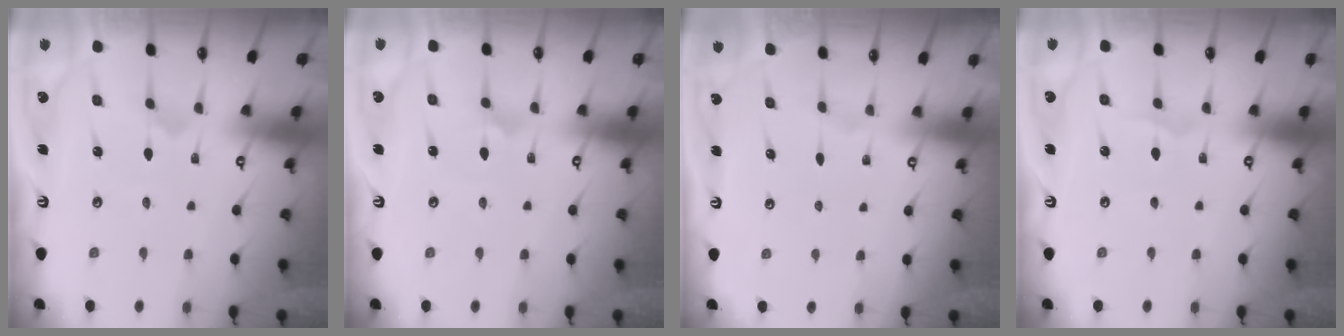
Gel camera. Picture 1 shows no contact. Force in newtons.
{"total": 1.8, "press": 1.8, "slide": 0.1}
{"total": 0.0}
{"total": 1.1, "press": 1.1, "slide": 0.1}